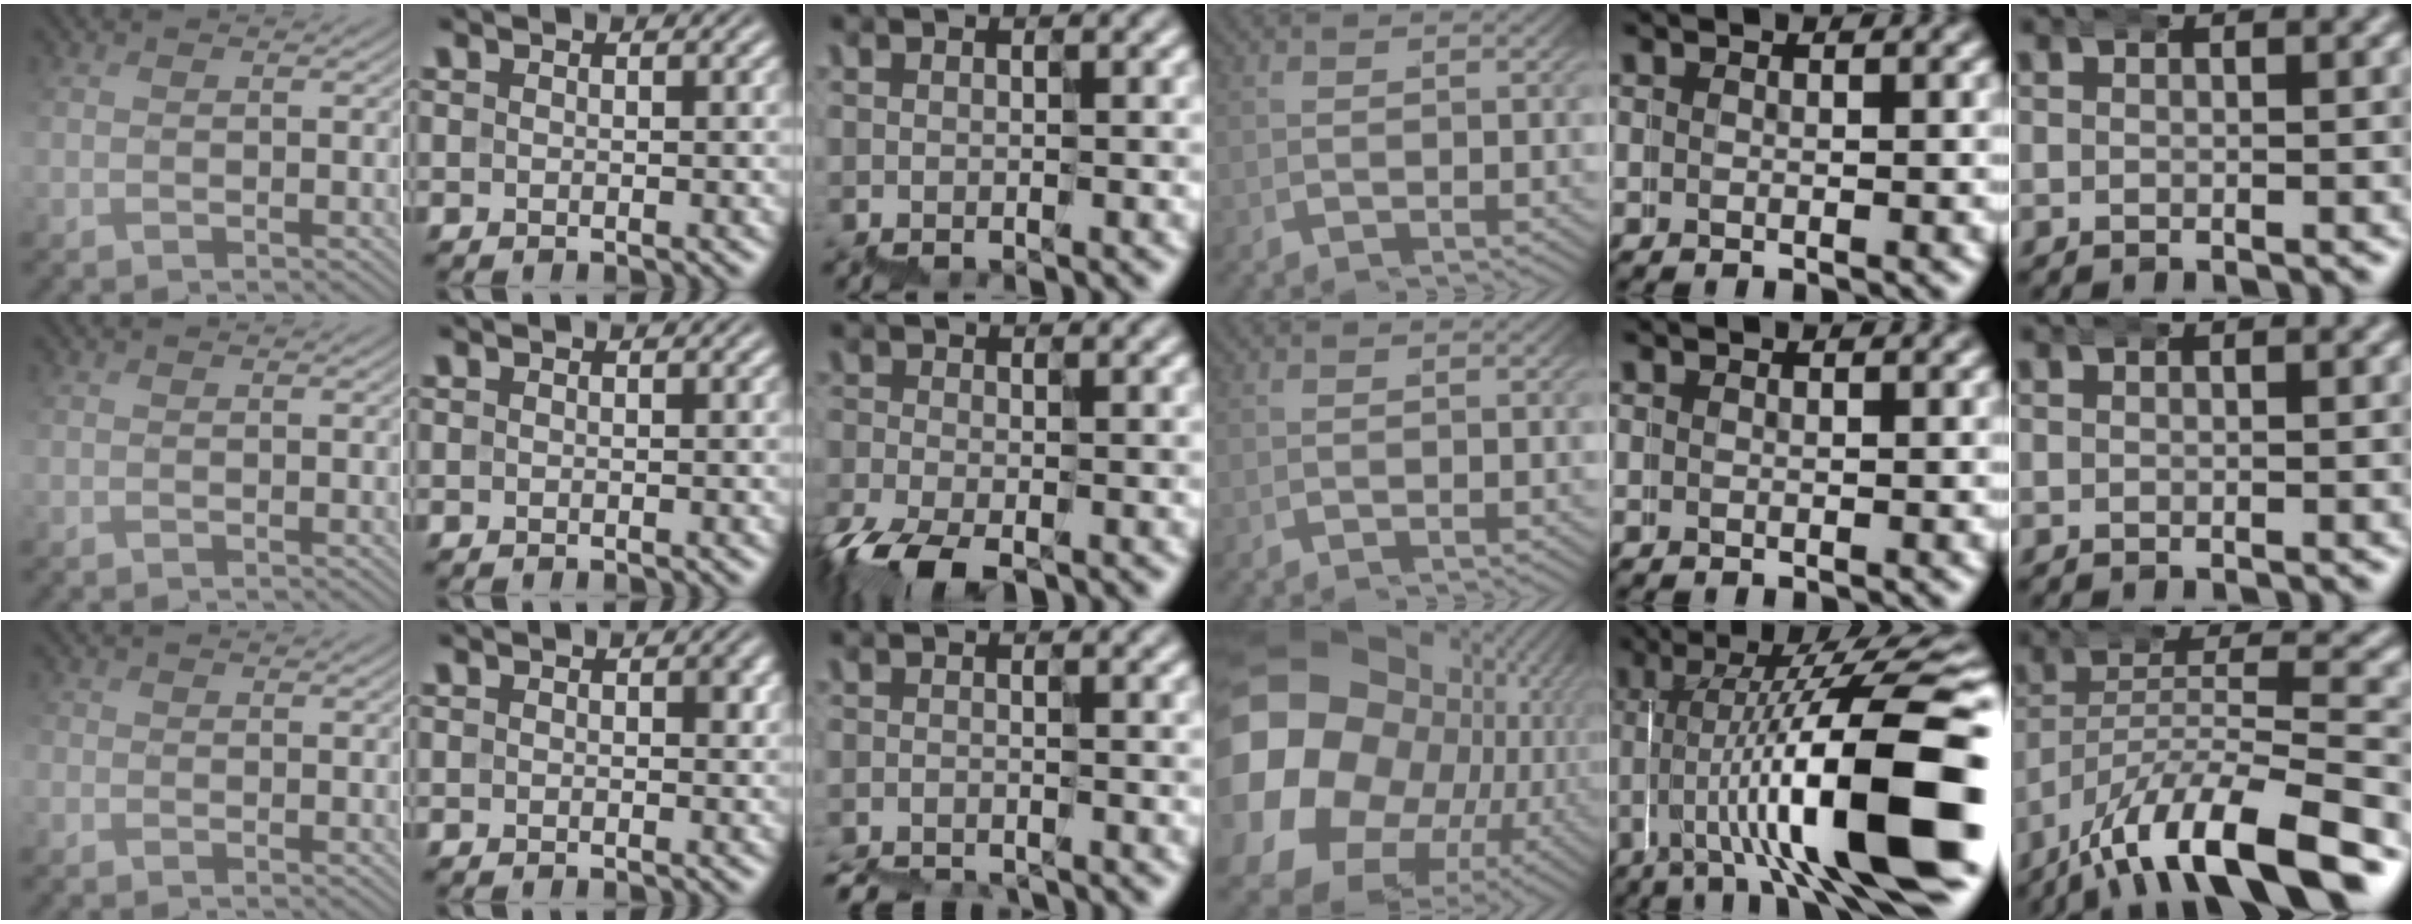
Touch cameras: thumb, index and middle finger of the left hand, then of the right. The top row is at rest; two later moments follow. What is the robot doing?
{"motion": "wrap", "object": "belt"}